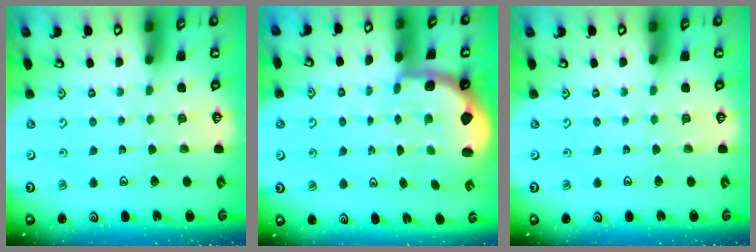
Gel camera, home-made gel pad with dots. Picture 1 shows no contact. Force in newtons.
{"total": 2.4, "press": 1.1, "slide": 2.1}
{"total": 0.0}